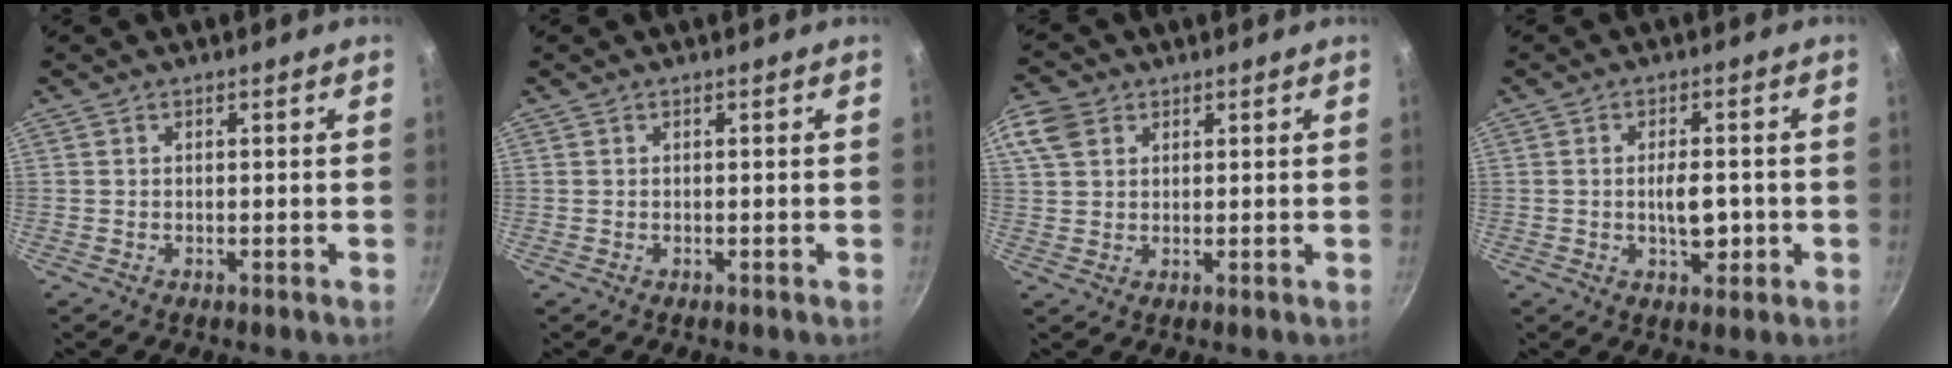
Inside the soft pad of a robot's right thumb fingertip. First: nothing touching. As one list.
[{"total": 0.0}, {"total": 6.7, "force": [2.9, 5.0, 3.4], "torque": [-0.059, 0.000, 0.050]}, {"total": 5.8, "force": [-0.9, 2.9, 4.9], "torque": [-0.060, 0.003, -0.012]}]